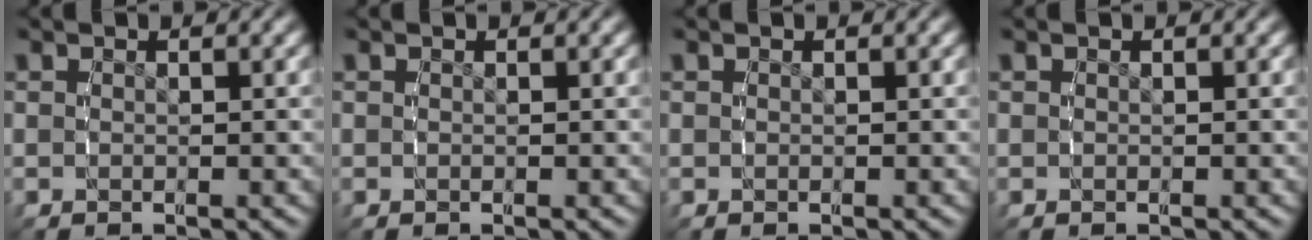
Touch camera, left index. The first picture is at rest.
{"total": 0.0}
{"total": 0.0}
{"total": 0.0}